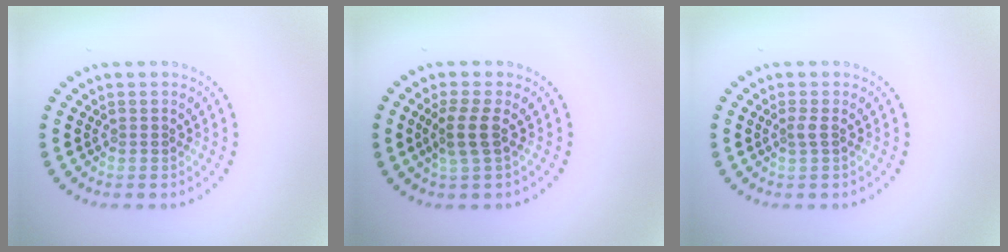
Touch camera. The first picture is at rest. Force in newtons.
{"total": 2.3, "press": 1.9, "slide": 1.2}
{"total": 1.0, "press": 0.7, "slide": 0.7}